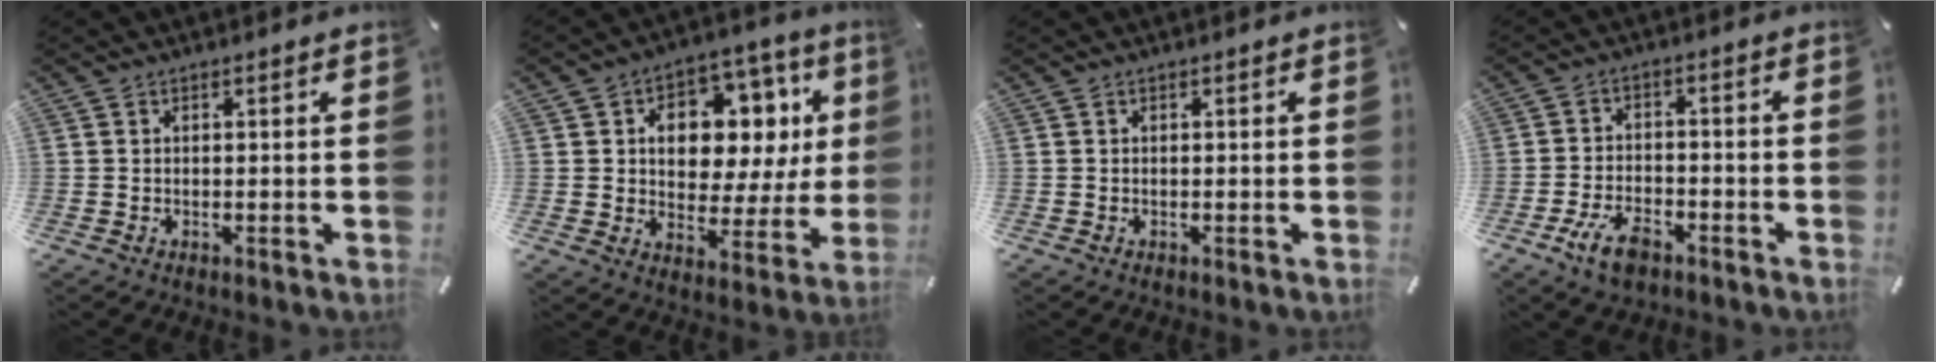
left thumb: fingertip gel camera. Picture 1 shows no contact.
{"total": 11.4, "force": [3.8, 8.4, 6.7], "torque": [-0.104, -0.030, 0.069]}
{"total": 0.0}
{"total": 7.9, "force": [-4.4, 4.2, 5.0], "torque": [-0.107, 0.015, -0.081]}